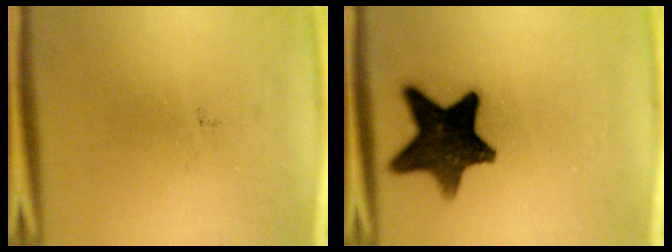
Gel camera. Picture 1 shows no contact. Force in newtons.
{"total": 13.8}